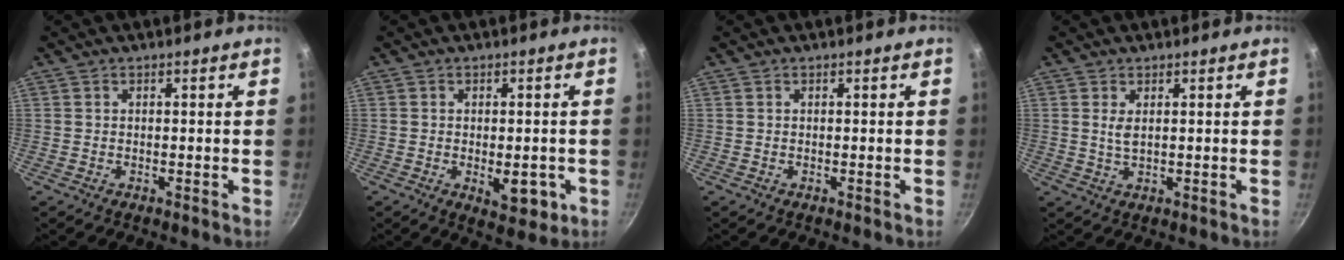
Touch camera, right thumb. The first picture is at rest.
{"total": 6.4, "force": [-1.6, 3.4, 5.2], "torque": [-0.048, -0.003, -0.015]}
{"total": 0.0}
{"total": 2.4, "force": [0.7, 1.1, 2.0], "torque": [-0.037, -0.007, 0.016]}